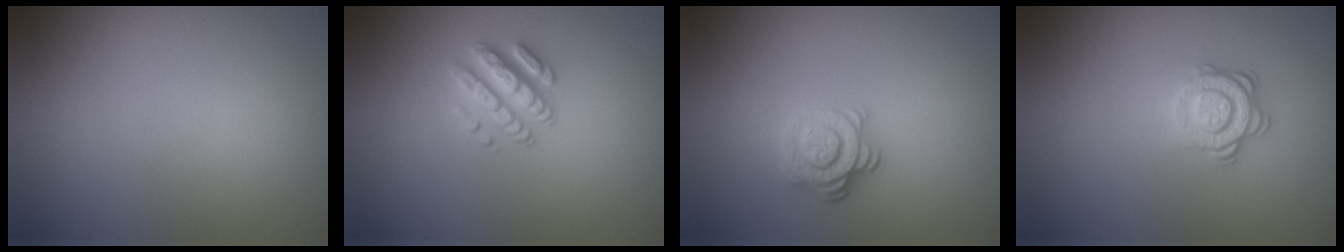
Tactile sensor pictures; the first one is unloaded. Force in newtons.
{"total": 2.7, "press": 2.5, "slide": 1.2}
{"total": 3.5, "press": 2.8, "slide": 2.2}
{"total": 3.0, "press": 2.6, "slide": 1.5}